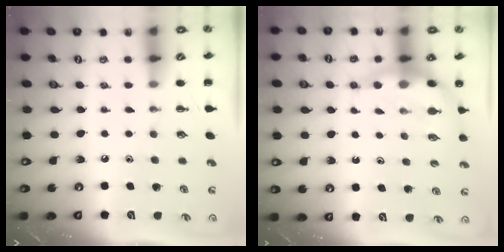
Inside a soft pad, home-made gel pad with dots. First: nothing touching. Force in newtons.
{"total": 6.7, "press": 6.6, "slide": 1.2}